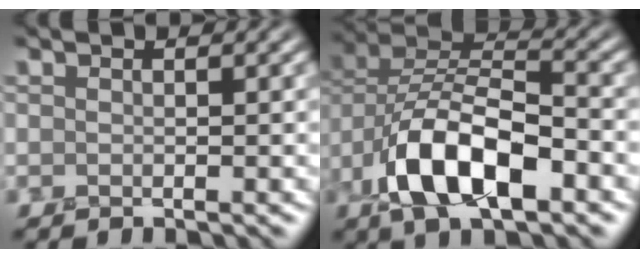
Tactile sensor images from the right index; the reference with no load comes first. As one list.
[{"total": 9.4, "force": [-3.8, 4.9, 7.1], "torque": [-0.134, 0.014, -0.075]}]